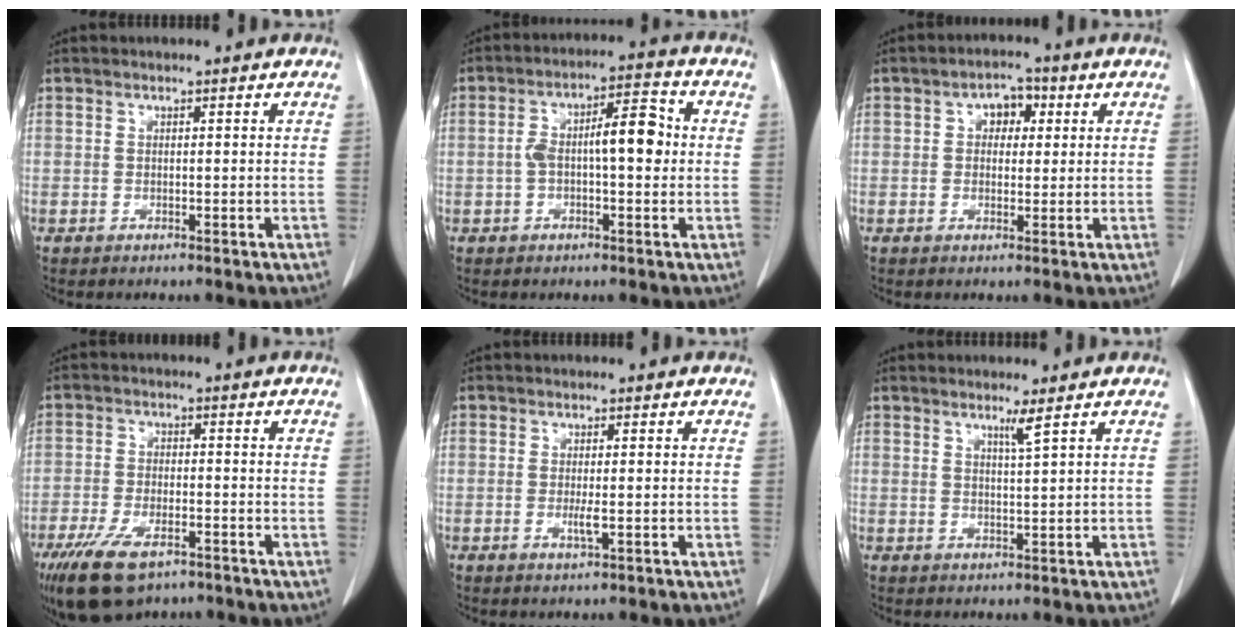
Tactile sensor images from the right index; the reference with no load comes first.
{"total": 7.2, "force": [0.3, 1.7, 7.0], "torque": [-0.121, 0.027, 0.005]}
{"total": 4.0, "force": [1.2, 2.6, 2.7], "torque": [-0.040, 0.015, 0.017]}
{"total": 10.6, "force": [-6.9, 4.2, 6.8], "torque": [-0.133, -0.016, -0.119]}
{"total": 1.7, "force": [-0.2, 0.1, 1.7], "torque": [-0.029, -0.004, -0.002]}
{"total": 1.9, "force": [1.3, -0.6, 1.3], "torque": [-0.028, -0.011, 0.026]}